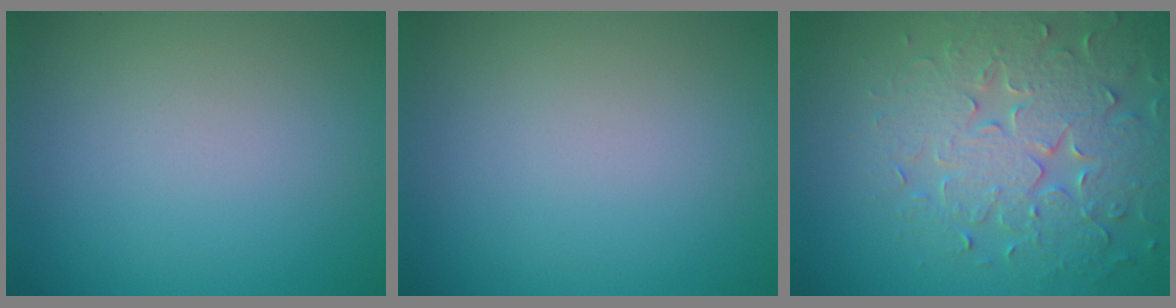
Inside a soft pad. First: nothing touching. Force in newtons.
{"total": 0.0}
{"total": 6.7, "press": 5.6, "slide": 3.7}